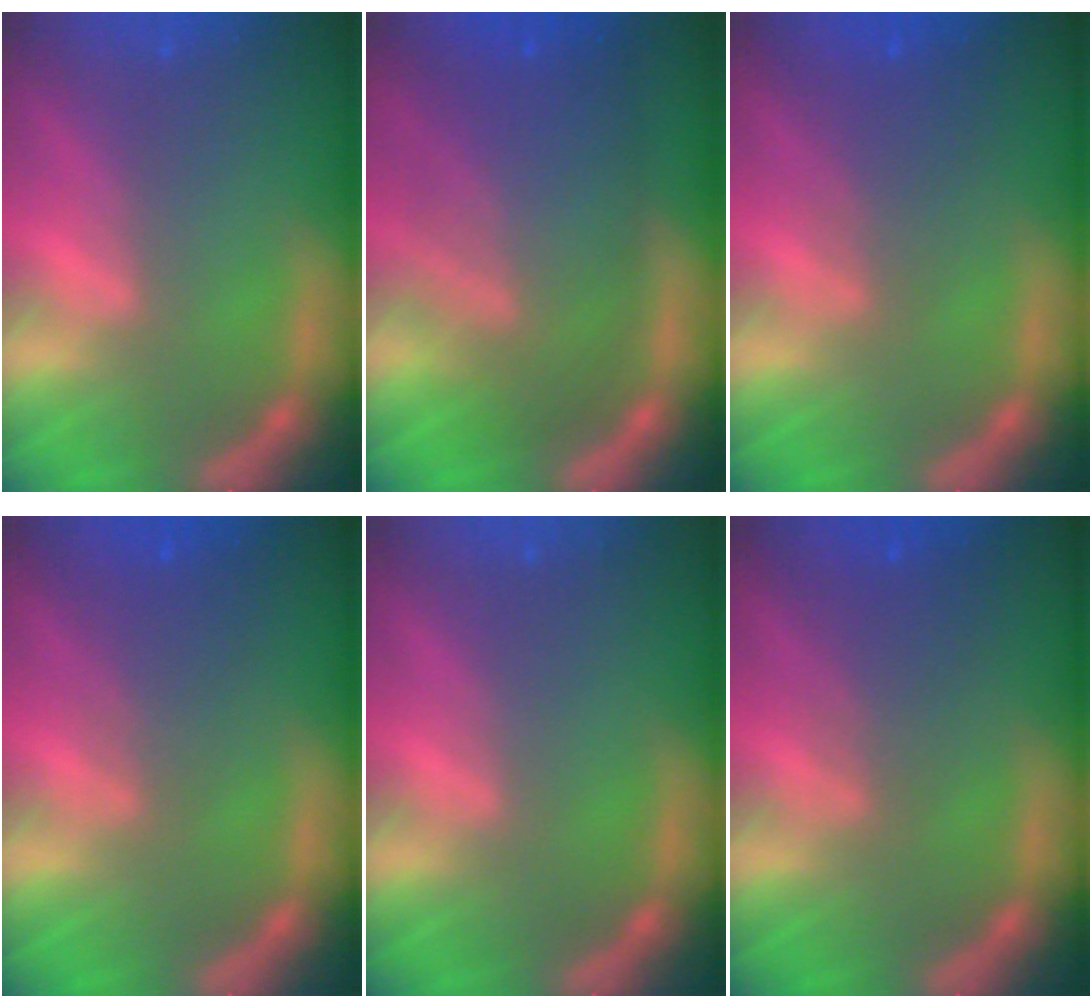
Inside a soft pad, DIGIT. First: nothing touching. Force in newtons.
{"total": 9.5}
{"total": 3.1}
{"total": 3.1}
{"total": 0.0}
{"total": 3.1}